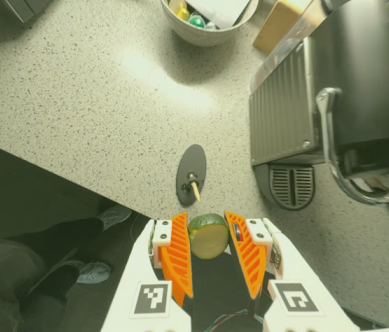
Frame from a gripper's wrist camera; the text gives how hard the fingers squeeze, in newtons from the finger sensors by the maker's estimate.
{"total": 10.7, "left": 11.0, "right": 10.4}